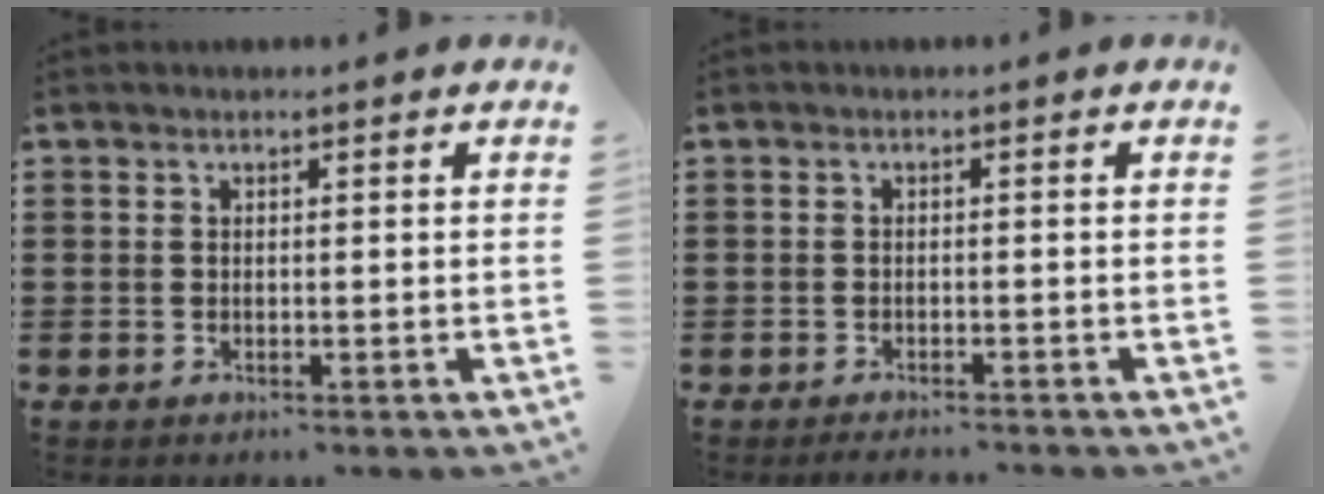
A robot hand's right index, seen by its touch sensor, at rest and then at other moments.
{"total": 1.2, "force": [-1.2, -0.1, 0.2], "torque": [-0.005, -0.001, -0.022]}